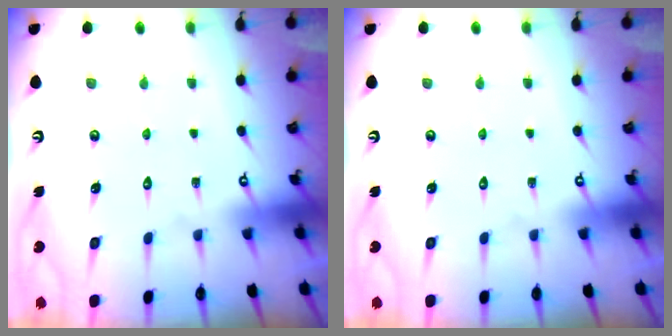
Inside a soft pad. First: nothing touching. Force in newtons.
{"total": 0.0}